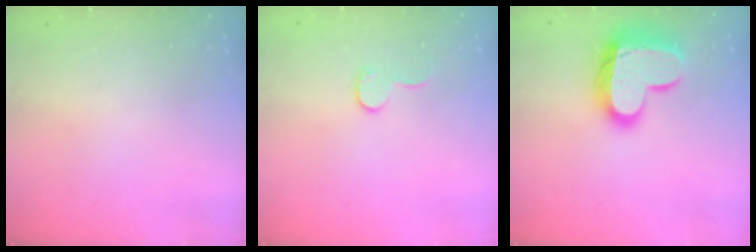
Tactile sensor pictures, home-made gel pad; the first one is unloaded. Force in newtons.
{"total": 8.4, "press": 8.4, "slide": 0.5}
{"total": 17.8, "press": 17.8, "slide": 1.5}